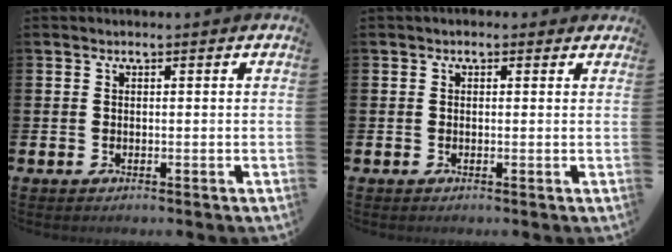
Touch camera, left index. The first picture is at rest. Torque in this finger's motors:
{"motor_torque": [0.92, -1.04, 0.21, 0.02]}